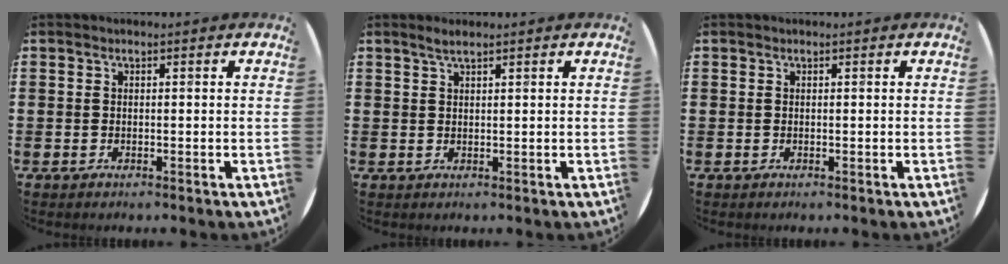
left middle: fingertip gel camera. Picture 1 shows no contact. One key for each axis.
{"total": 1.5, "fx": 1.2, "fy": 0.0, "fz": 0.8, "tx": -0.017, "ty": 0.002, "tz": 0.021}
{"total": 0.0}